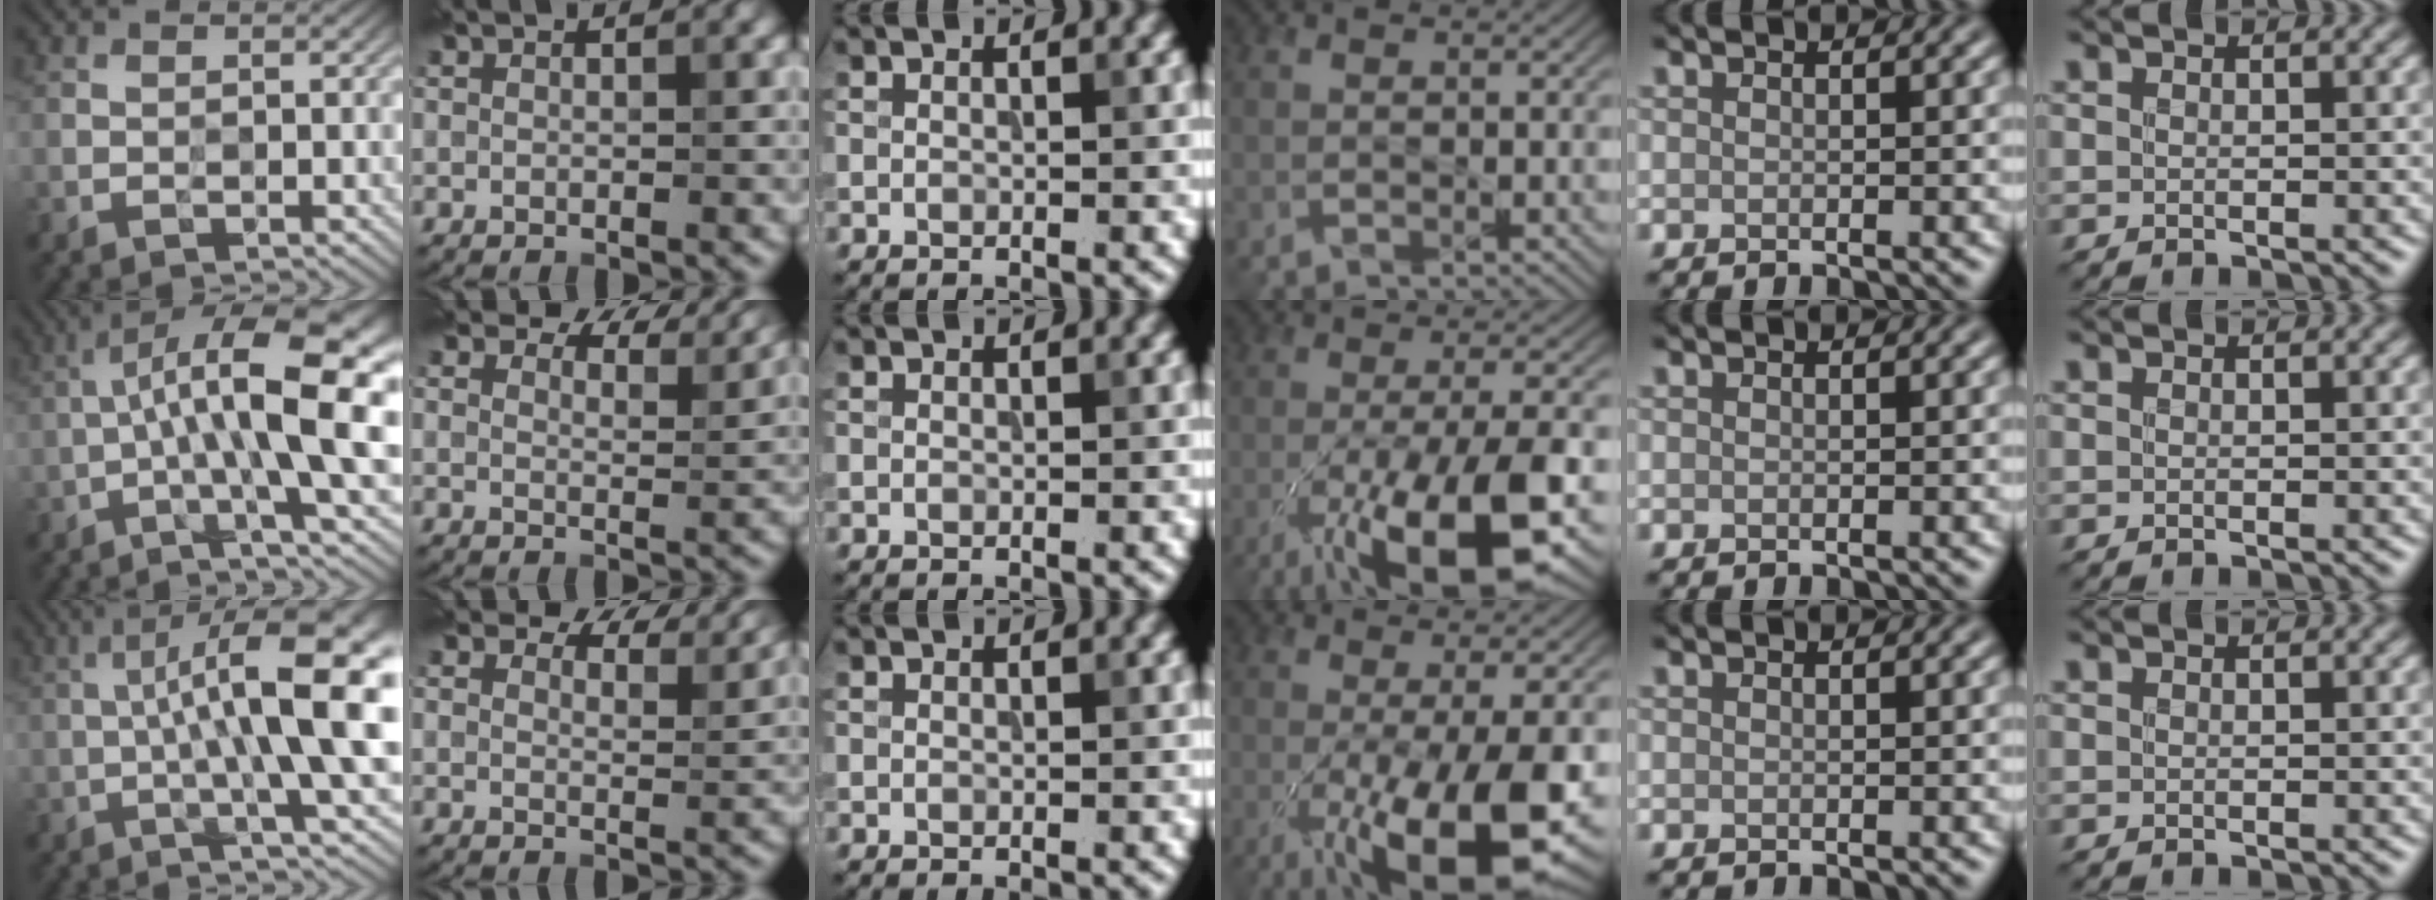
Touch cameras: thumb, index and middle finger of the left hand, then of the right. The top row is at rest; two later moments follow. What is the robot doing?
{"motion": "wipe", "object": "bowl"}